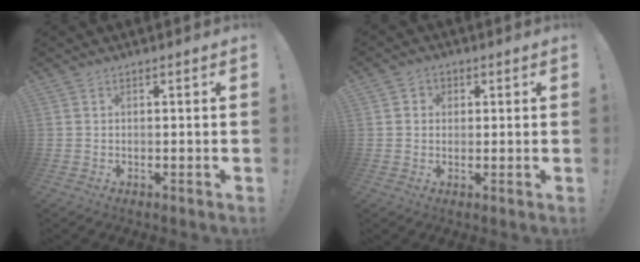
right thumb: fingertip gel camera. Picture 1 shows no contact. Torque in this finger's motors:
{"motor_torque": [-0.30, 0.14, 0.03, 0.03, -0.03]}